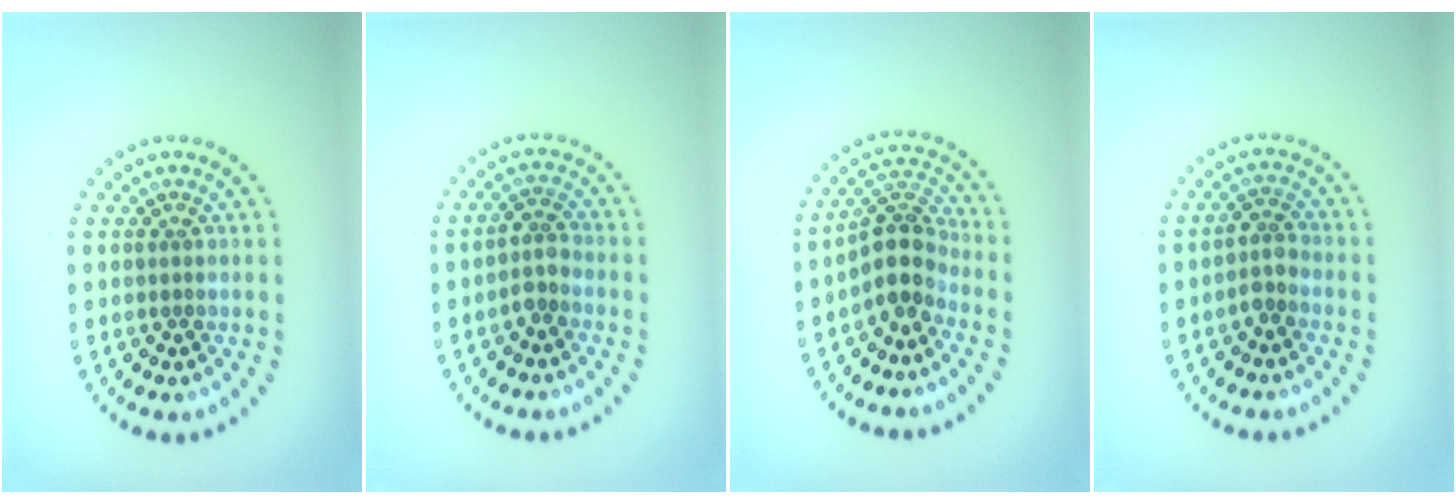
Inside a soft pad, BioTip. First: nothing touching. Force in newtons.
{"total": 1.9, "press": 1.5, "slide": 1.2}
{"total": 4.0, "press": 3.1, "slide": 2.6}
{"total": 1.9, "press": 1.5, "slide": 1.2}